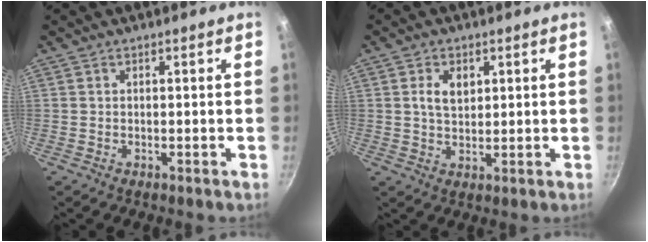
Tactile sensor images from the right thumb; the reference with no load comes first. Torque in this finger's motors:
{"motor_torque": [-0.05, 0.07, 0.29, -0.14, 0.10]}